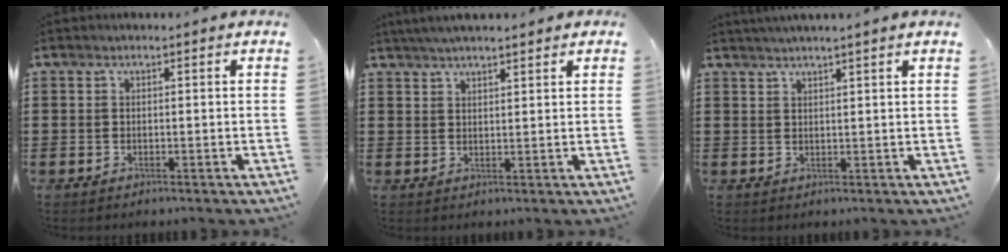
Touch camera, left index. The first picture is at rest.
{"total": 3.2, "force": [2.9, 0.3, 1.4], "torque": [-0.034, 0.004, 0.055]}
{"total": 1.9, "force": [1.8, -0.4, 0.6], "torque": [-0.013, 0.000, 0.034]}